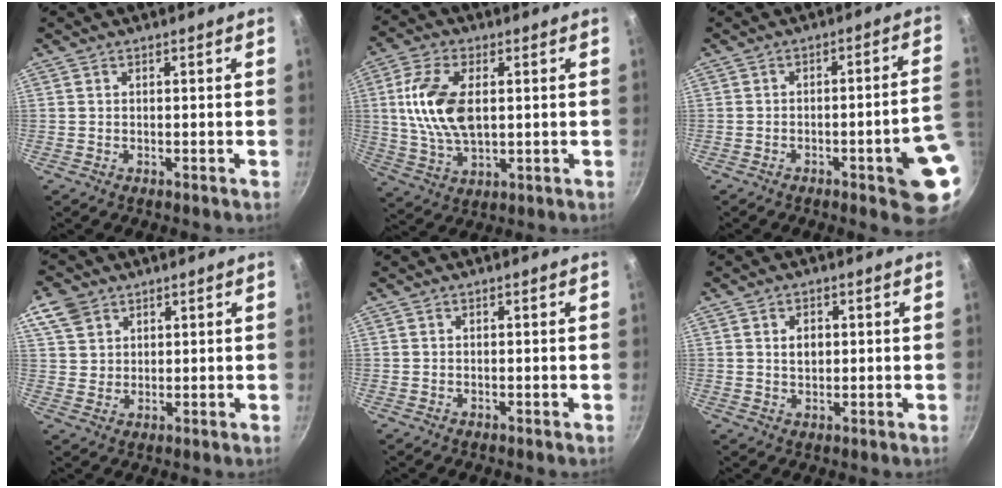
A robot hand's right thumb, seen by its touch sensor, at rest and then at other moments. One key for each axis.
{"total": 13.0, "fx": 1.9, "fy": 7.1, "fz": 10.8, "tx": -0.207, "ty": -0.001, "tz": 0.039}
{"total": 11.8, "fx": -3.9, "fy": 2.2, "fz": 10.9, "tx": -0.103, "ty": 0.032, "tz": -0.047}
{"total": 6.6, "fx": 3.7, "fy": 4.9, "fz": 2.4, "tx": -0.029, "ty": -0.005, "tz": 0.072}
{"total": 0.0}
{"total": 3.3, "fx": 0.7, "fy": 2.3, "fz": 2.2, "tx": -0.026, "ty": 0.000, "tz": 0.016}